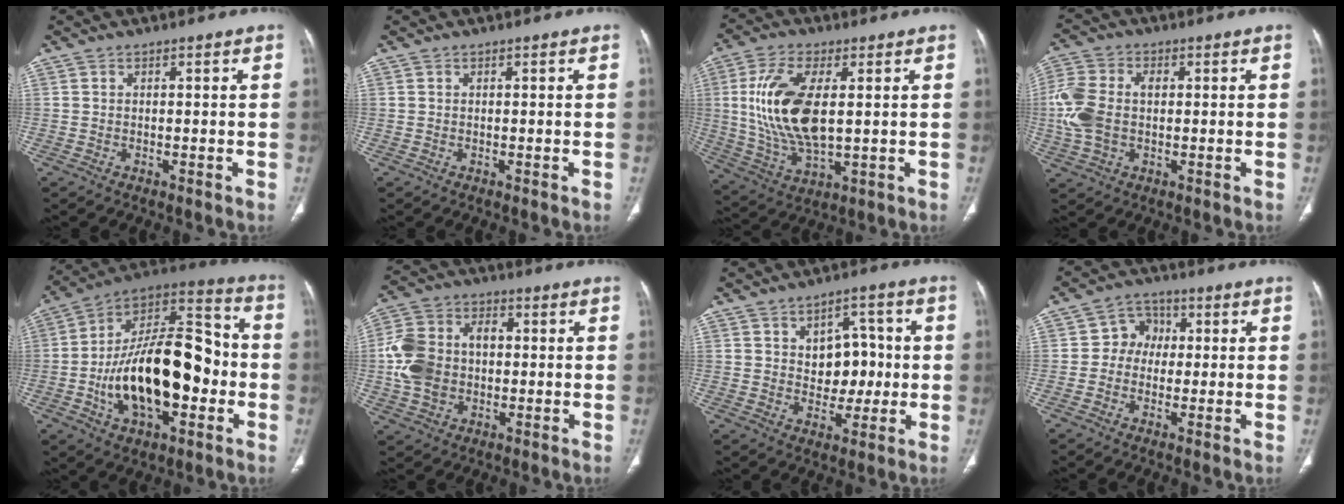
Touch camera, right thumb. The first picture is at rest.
{"total": 0.0}
{"total": 16.0, "force": [2.2, 7.5, 14.0], "torque": [-0.289, -0.015, 0.051]}
{"total": 10.9, "force": [0.2, 7.3, 8.1], "torque": [-0.195, 0.018, 0.007]}
{"total": 26.9, "force": [-4.3, 14.0, 22.6], "torque": [-0.360, 0.042, -0.066]}
{"total": 13.1, "force": [-0.1, 9.8, 8.7], "torque": [-0.160, 0.028, -0.004]}
{"total": 8.8, "force": [1.0, 6.3, 6.1], "torque": [-0.038, 0.007, 0.018]}
{"total": 5.6, "force": [0.1, 5.0, 2.5], "torque": [-0.009, 0.016, -0.010]}